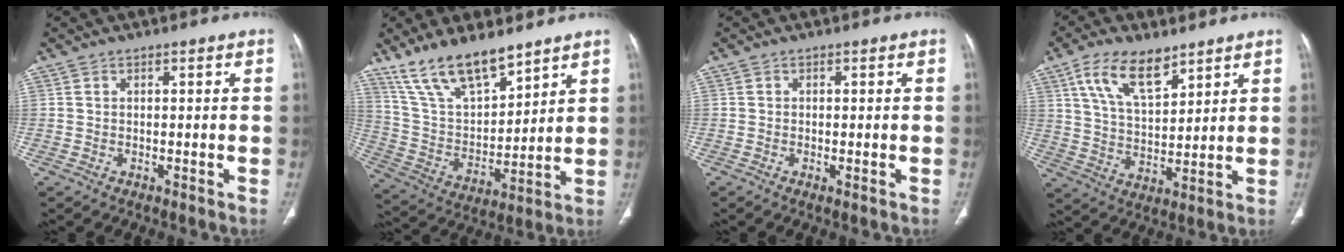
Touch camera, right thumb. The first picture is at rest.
{"total": 16.0, "force": [12.2, 5.5, 8.7], "torque": [-0.130, -0.061, 0.241]}
{"total": 0.8, "force": [-0.3, 0.2, 0.7], "torque": [-0.017, -0.004, -0.007]}
{"total": 12.1, "force": [7.3, 5.6, 7.8], "torque": [-0.124, -0.030, 0.141]}